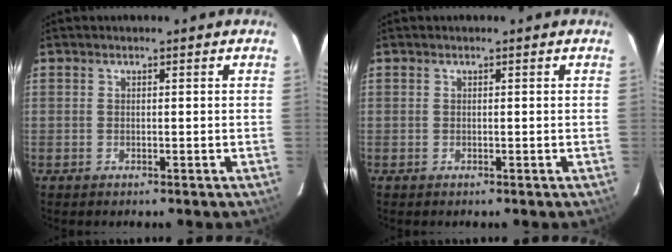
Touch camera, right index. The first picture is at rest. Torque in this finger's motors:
{"motor_torque": [0.10, 0.01, 0.01, 0.01]}